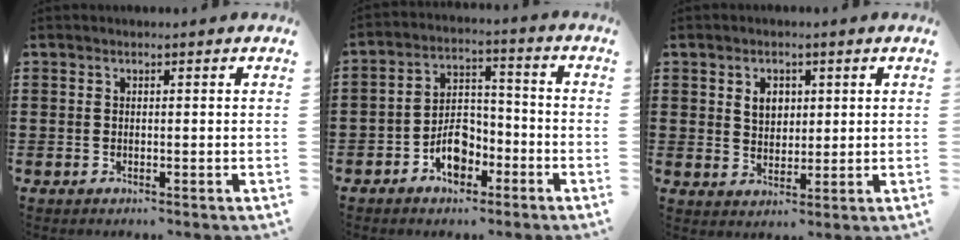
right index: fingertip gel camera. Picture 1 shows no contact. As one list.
[{"total": 6.6, "force": [-3.6, 4.0, 3.8], "torque": [-0.061, 0.012, -0.066]}, {"total": 3.6, "force": [1.2, 2.7, 2.1], "torque": [-0.051, 0.012, 0.019]}]